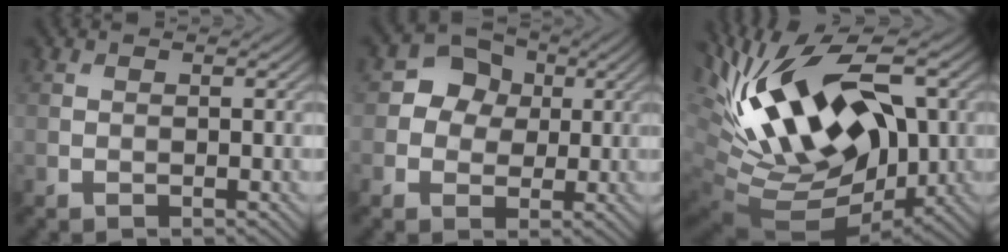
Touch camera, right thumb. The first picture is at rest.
{"total": 5.8, "force": [1.1, 5.2, 2.4], "torque": [-0.051, 0.018, -0.004]}
{"total": 19.0, "force": [3.4, 9.9, 15.9], "torque": [-0.303, 0.010, 0.053]}